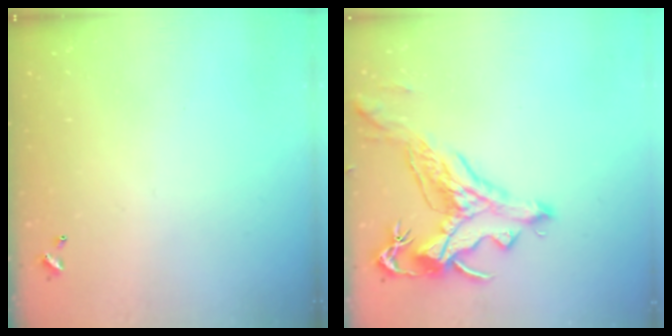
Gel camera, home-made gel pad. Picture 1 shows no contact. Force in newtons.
{"total": 2.2, "press": 1.7, "slide": 1.3}